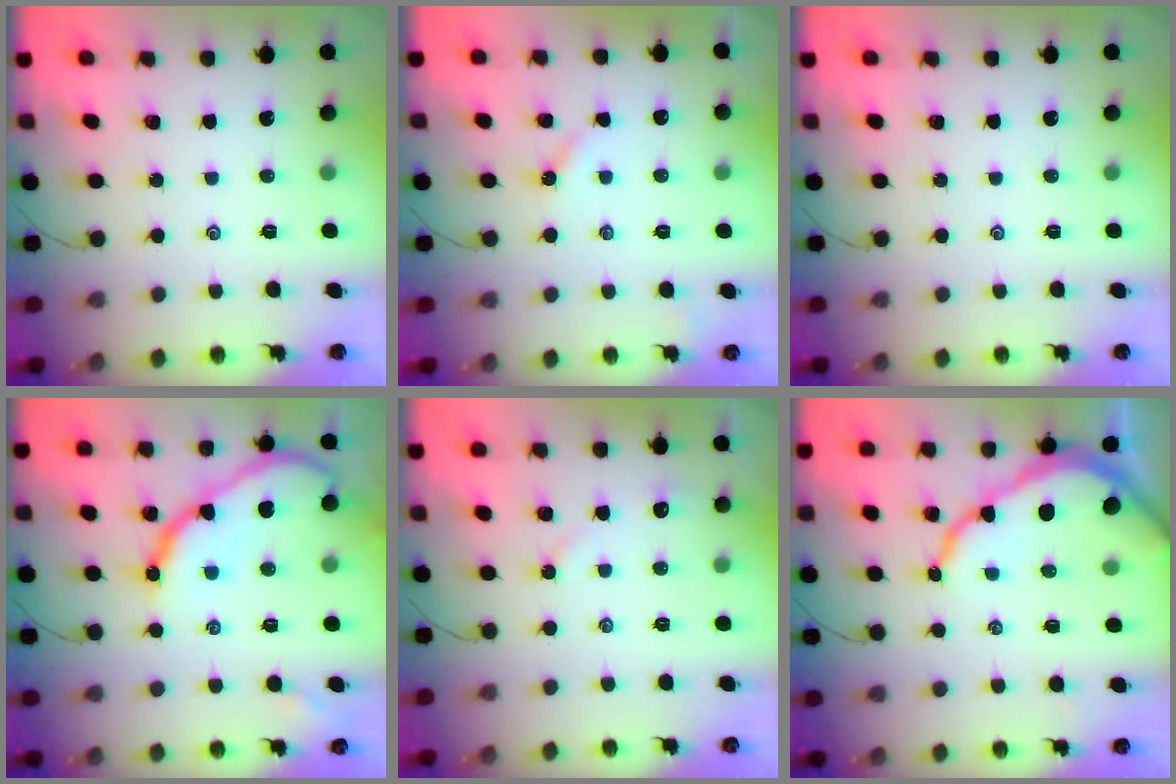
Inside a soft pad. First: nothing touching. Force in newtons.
{"total": 3.0, "press": 3.0, "slide": 0.3}
{"total": 0.0}
{"total": 13.1, "press": 13.1, "slide": 0.7}
{"total": 4.0, "press": 4.0, "slide": 0.4}
{"total": 10.6, "press": 10.6, "slide": 1.2}